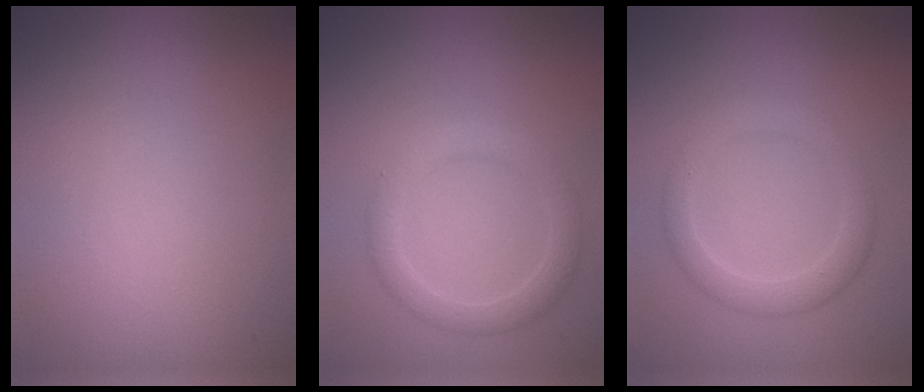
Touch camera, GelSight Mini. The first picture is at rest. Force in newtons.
{"total": 2.7, "press": 2.7, "slide": 0.1}
{"total": 2.6, "press": 2.6, "slide": 0.1}